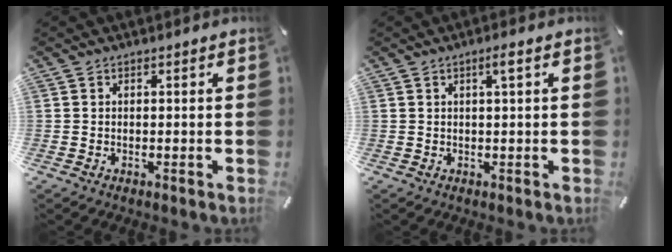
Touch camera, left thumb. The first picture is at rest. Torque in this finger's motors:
{"motor_torque": [0.44, 0.25, 0.36, -0.21, 0.14]}